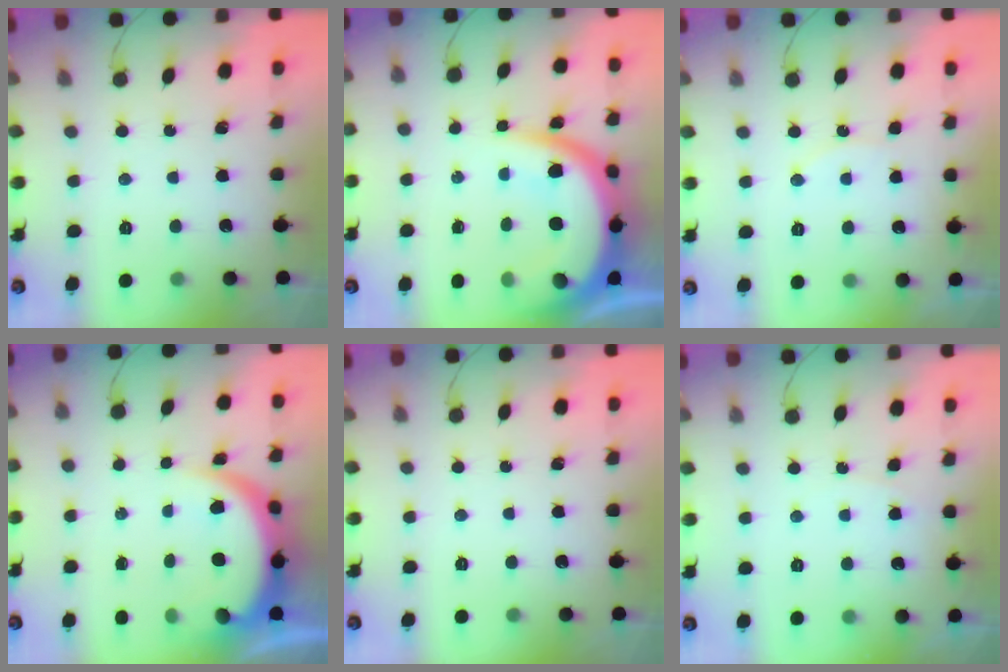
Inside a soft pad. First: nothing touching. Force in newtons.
{"total": 16.1, "press": 16.0, "slide": 1.7}
{"total": 7.5, "press": 7.5, "slide": 0.3}
{"total": 9.2, "press": 9.2, "slide": 0.8}
{"total": 0.0}
{"total": 3.5, "press": 3.5, "slide": 0.3}